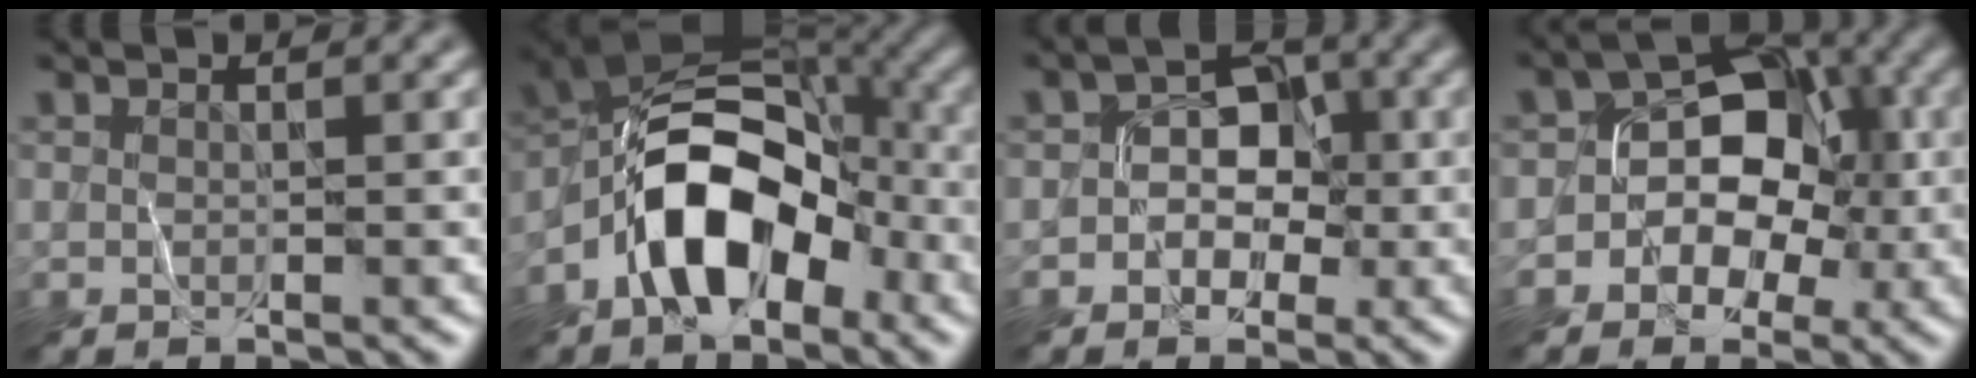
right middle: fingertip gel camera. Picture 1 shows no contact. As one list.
[{"total": 9.6, "force": [-3.9, 5.7, 6.8], "torque": [-0.109, 0.018, -0.082]}, {"total": 3.6, "force": [-0.8, 2.9, 2.0], "torque": [-0.002, 0.010, -0.025]}, {"total": 7.6, "force": [-1.3, 6.3, 4.2], "torque": [-0.025, 0.032, -0.044]}]